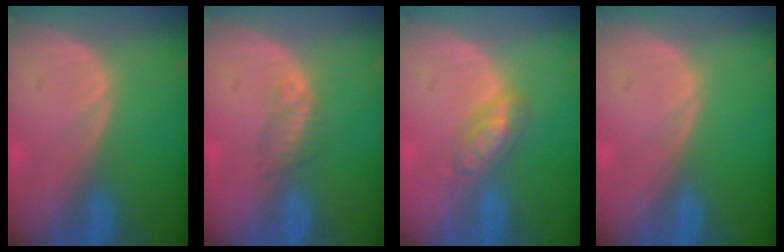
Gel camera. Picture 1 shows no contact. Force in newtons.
{"total": 2.2, "press": 1.9, "slide": 1.0}
{"total": 4.6, "press": 4.3, "slide": 1.5}
{"total": 0.0}